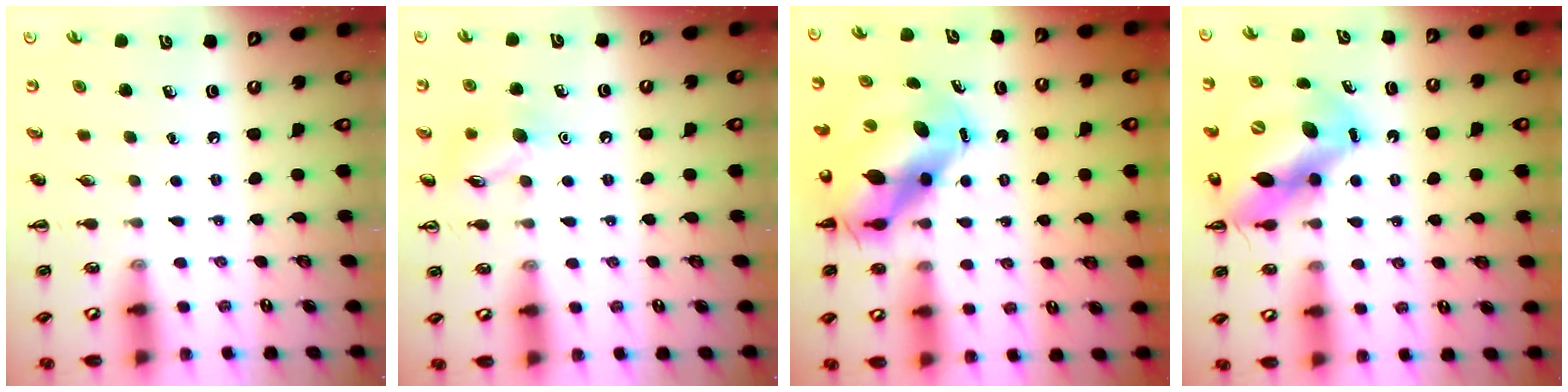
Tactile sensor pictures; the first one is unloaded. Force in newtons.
{"total": 8.7, "press": 8.7, "slide": 0.5}
{"total": 11.4, "press": 11.0, "slide": 2.8}
{"total": 14.1, "press": 13.6, "slide": 3.6}